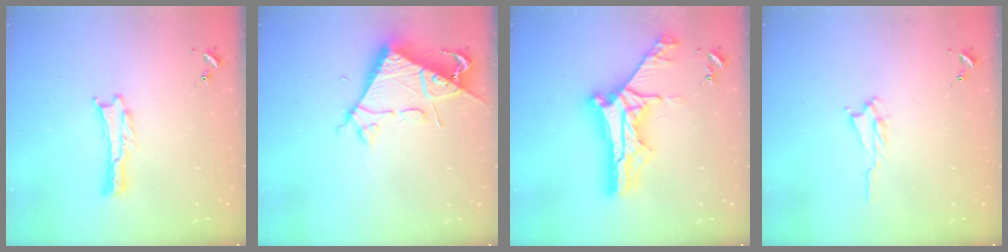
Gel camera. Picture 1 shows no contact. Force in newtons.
{"total": 7.3, "press": 7.3, "slide": 0.6}
{"total": 13.8, "press": 13.8, "slide": 1.0}
{"total": 1.6, "press": 1.5, "slide": 0.4}